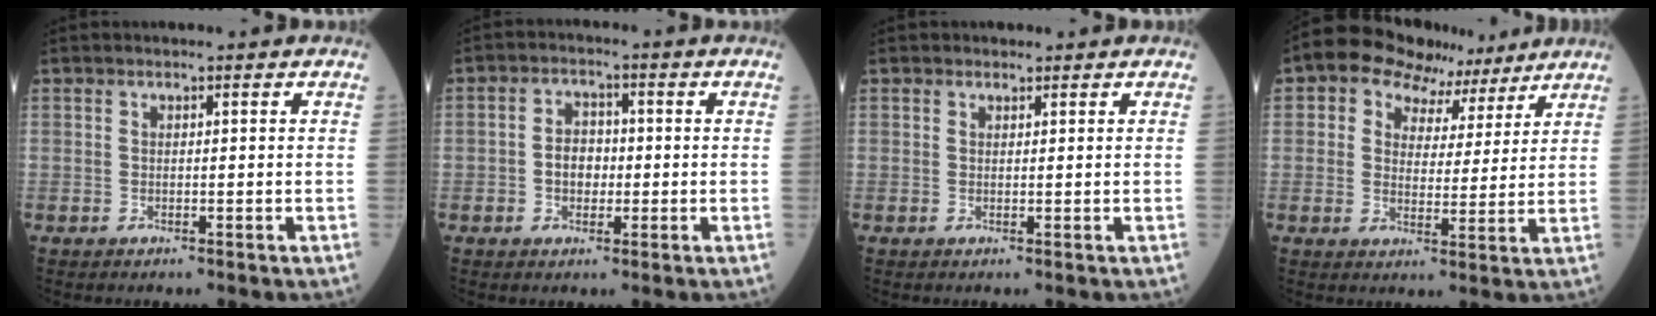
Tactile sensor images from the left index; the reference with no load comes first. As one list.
[{"total": 4.2, "force": [-0.9, 3.1, 2.8], "torque": [-0.057, 0.011, -0.017]}, {"total": 0.6, "force": [0.5, 0.4, 0.0], "torque": [-0.004, -0.003, 0.005]}, {"total": 9.5, "force": [6.4, 6.4, 2.9], "torque": [-0.042, 0.035, 0.089]}]